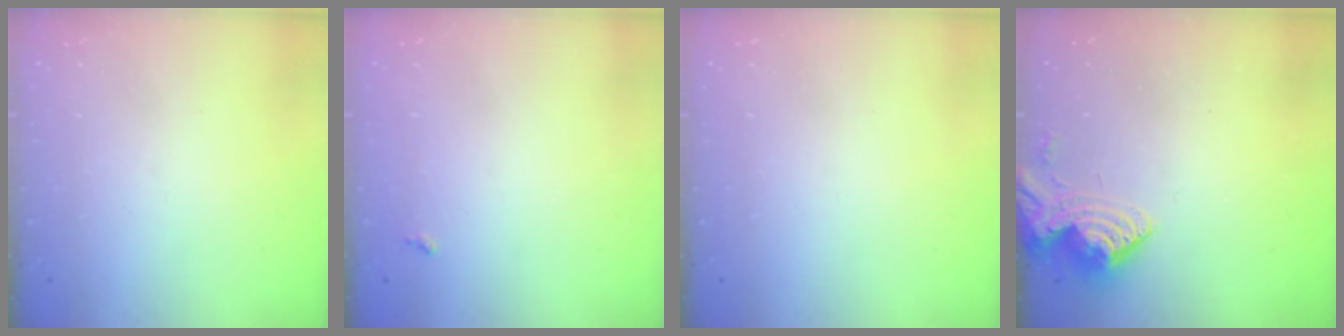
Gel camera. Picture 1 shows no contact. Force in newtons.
{"total": 3.8, "press": 3.7, "slide": 0.5}
{"total": 0.0}
{"total": 8.9, "press": 8.8, "slide": 0.8}